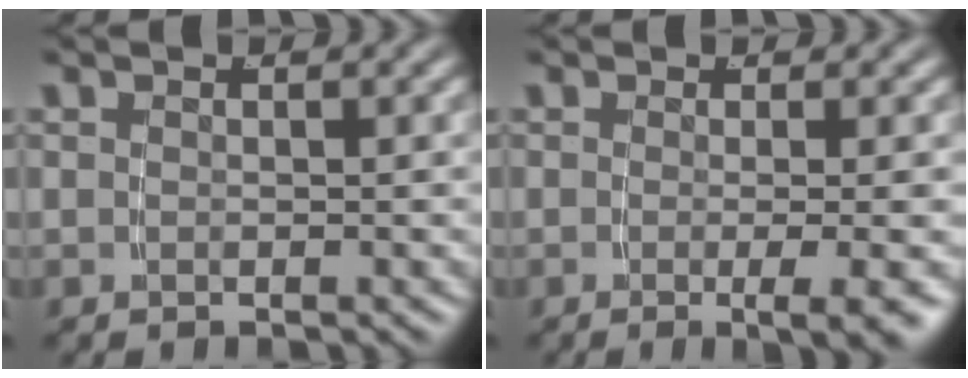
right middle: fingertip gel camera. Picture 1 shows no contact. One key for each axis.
{"total": 4.2, "fx": -2.2, "fy": 0.1, "fz": 3.6, "tx": -0.037, "ty": -0.010, "tz": -0.031}